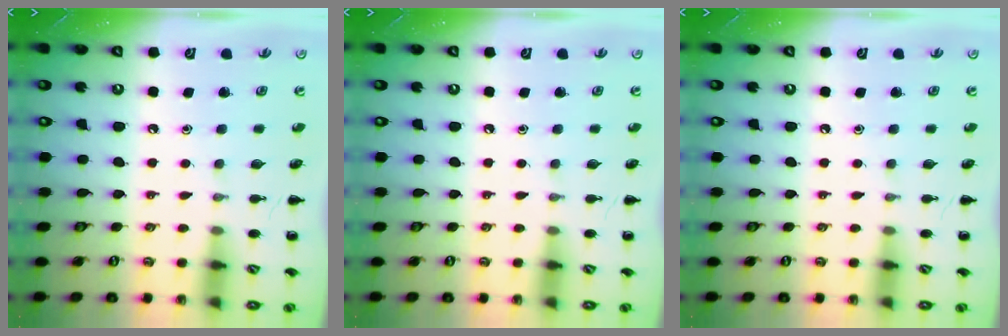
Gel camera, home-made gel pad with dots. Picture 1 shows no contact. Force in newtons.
{"total": 0.0}
{"total": 0.0}